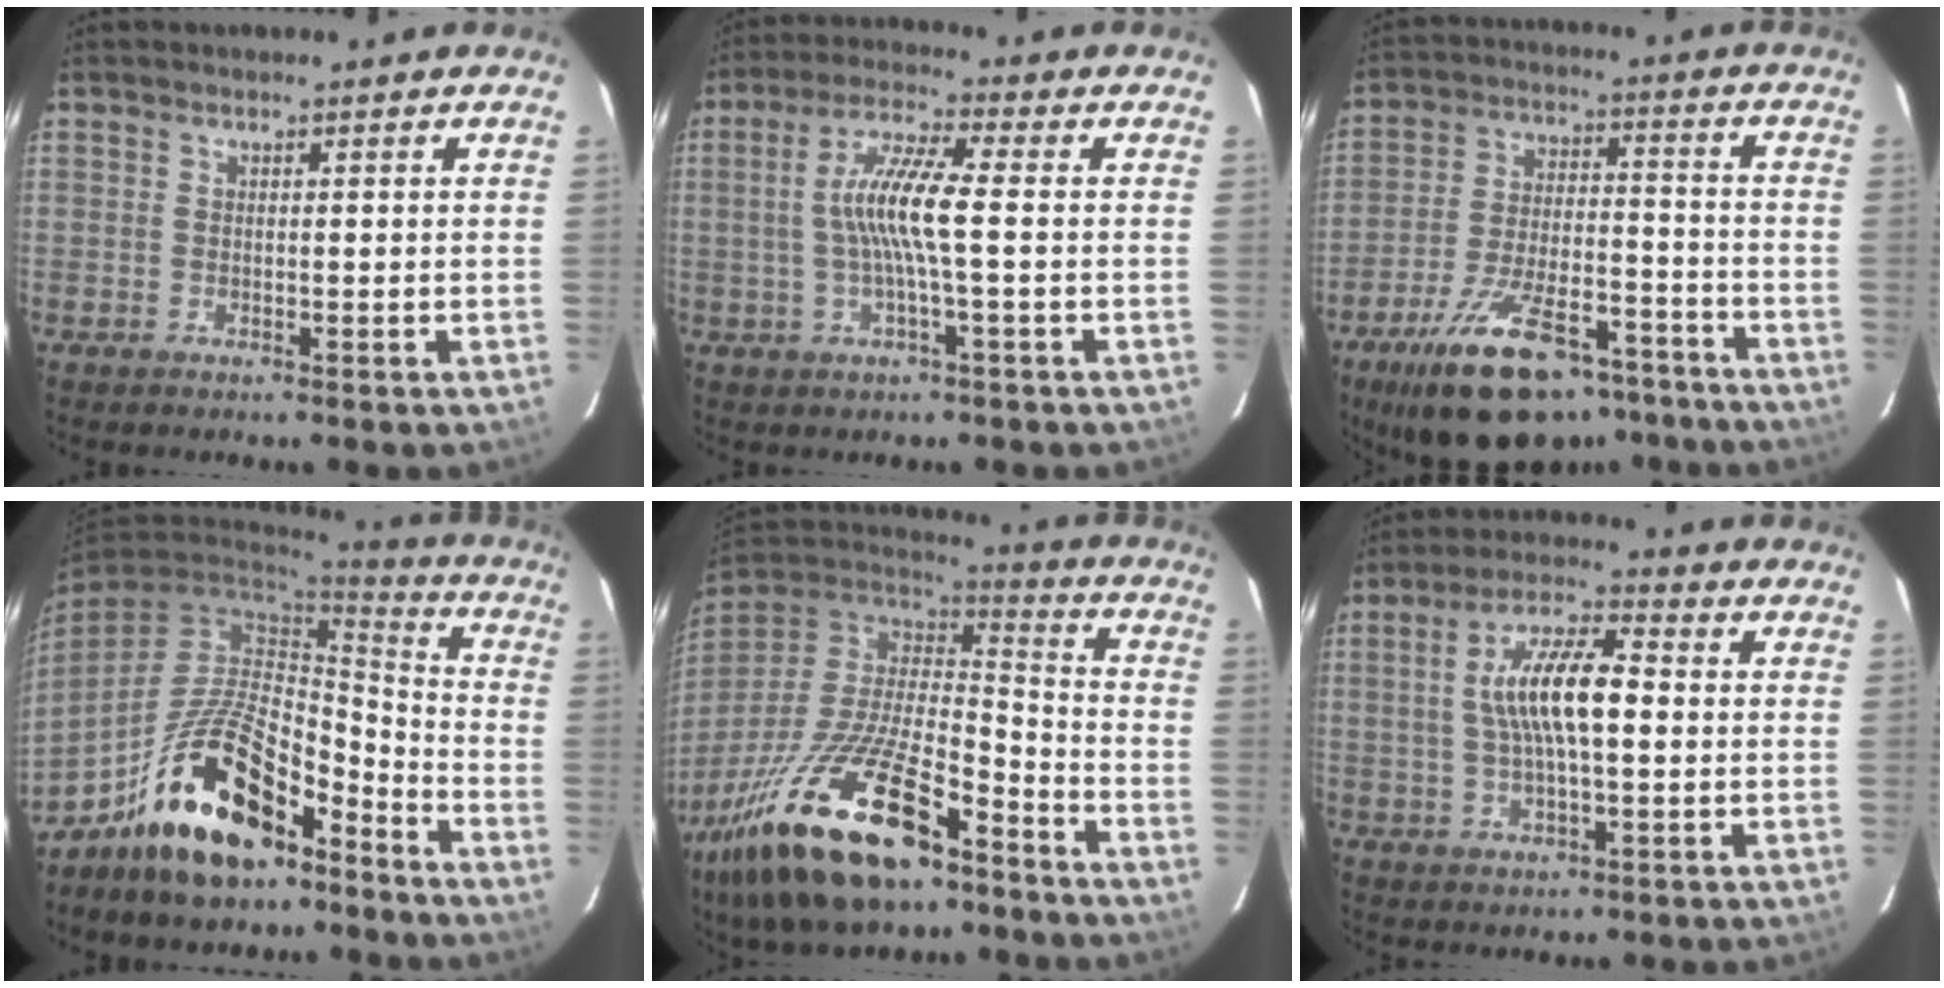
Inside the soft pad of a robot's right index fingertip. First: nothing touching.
{"total": 8.8, "force": [-0.5, 0.4, 8.8], "torque": [-0.176, 0.007, -0.010]}
{"total": 21.3, "force": [-15.4, 8.6, 11.8], "torque": [-0.215, -0.007, -0.231]}
{"total": 17.4, "force": [-11.6, 7.5, 10.6], "torque": [-0.208, 0.024, -0.194]}
{"total": 27.1, "force": [-16.6, 10.3, 18.7], "torque": [-0.374, -0.039, -0.284]}
{"total": 11.1, "force": [0.6, 3.2, 10.6], "torque": [-0.198, 0.014, 0.010]}